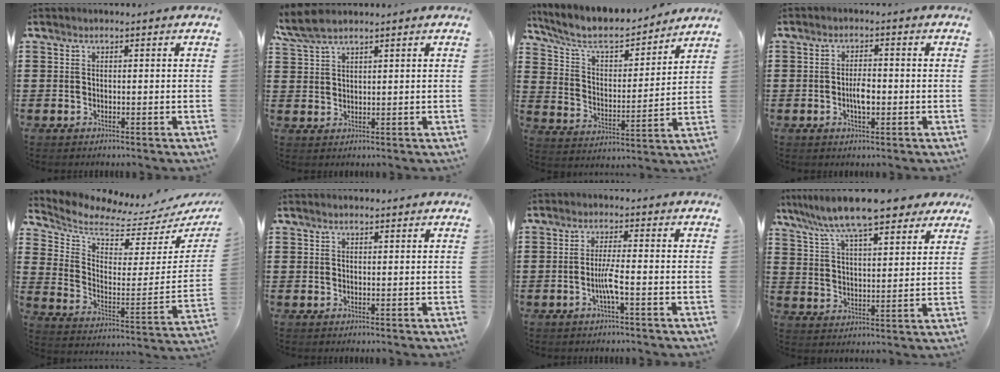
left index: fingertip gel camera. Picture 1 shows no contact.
{"total": 4.3, "force": [3.2, 1.1, 2.6], "torque": [-0.058, 0.002, 0.060]}
{"total": 7.4, "force": [6.4, 1.9, 3.2], "torque": [-0.090, -0.038, 0.106]}
{"total": 3.4, "force": [-0.5, 1.2, 3.1], "torque": [-0.057, 0.004, -0.010]}
{"total": 4.0, "force": [3.8, 0.9, 0.8], "torque": [-0.045, -0.054, 0.060]}
{"total": 0.8, "force": [0.7, 0.1, 0.4], "torque": [-0.008, 0.000, 0.013]}
{"total": 3.9, "force": [-1.3, 0.0, 3.7], "torque": [-0.072, -0.007, -0.028]}
{"total": 11.1, "force": [9.3, 1.5, 5.8], "torque": [-0.146, -0.030, 0.163]}